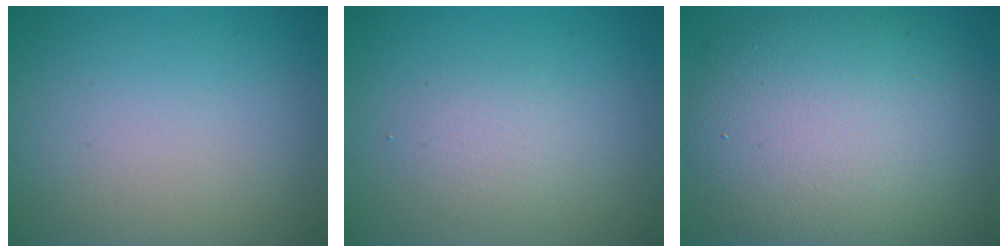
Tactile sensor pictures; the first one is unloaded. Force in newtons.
{"total": 1.8, "press": 1.8, "slide": 0.0}
{"total": 11.7, "press": 11.7, "slide": 0.6}